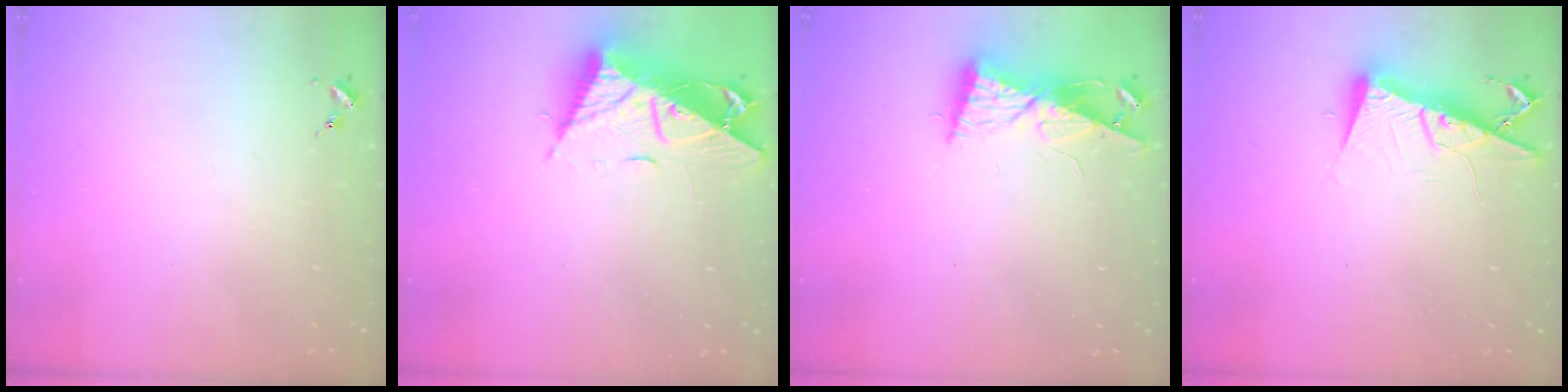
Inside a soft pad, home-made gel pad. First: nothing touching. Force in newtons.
{"total": 13.3, "press": 13.3, "slide": 1.0}
{"total": 9.0, "press": 8.9, "slide": 0.8}
{"total": 9.5, "press": 9.4, "slide": 1.1}